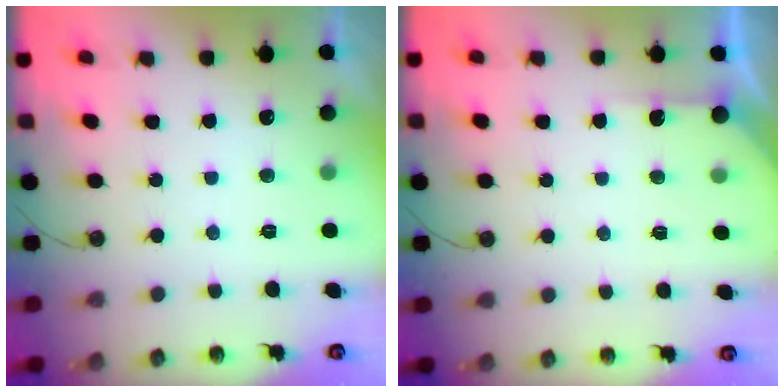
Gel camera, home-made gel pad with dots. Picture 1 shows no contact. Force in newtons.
{"total": 4.5, "press": 4.5, "slide": 0.3}